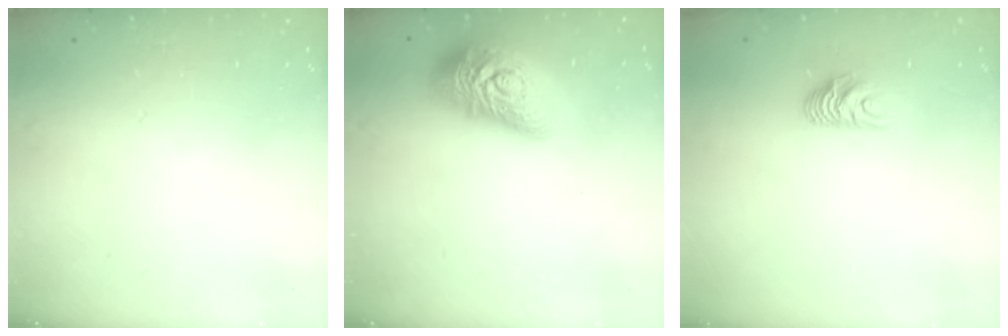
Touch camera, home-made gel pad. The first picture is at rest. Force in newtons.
{"total": 22.1, "press": 22.0, "slide": 1.3}
{"total": 7.5, "press": 7.5, "slide": 0.5}